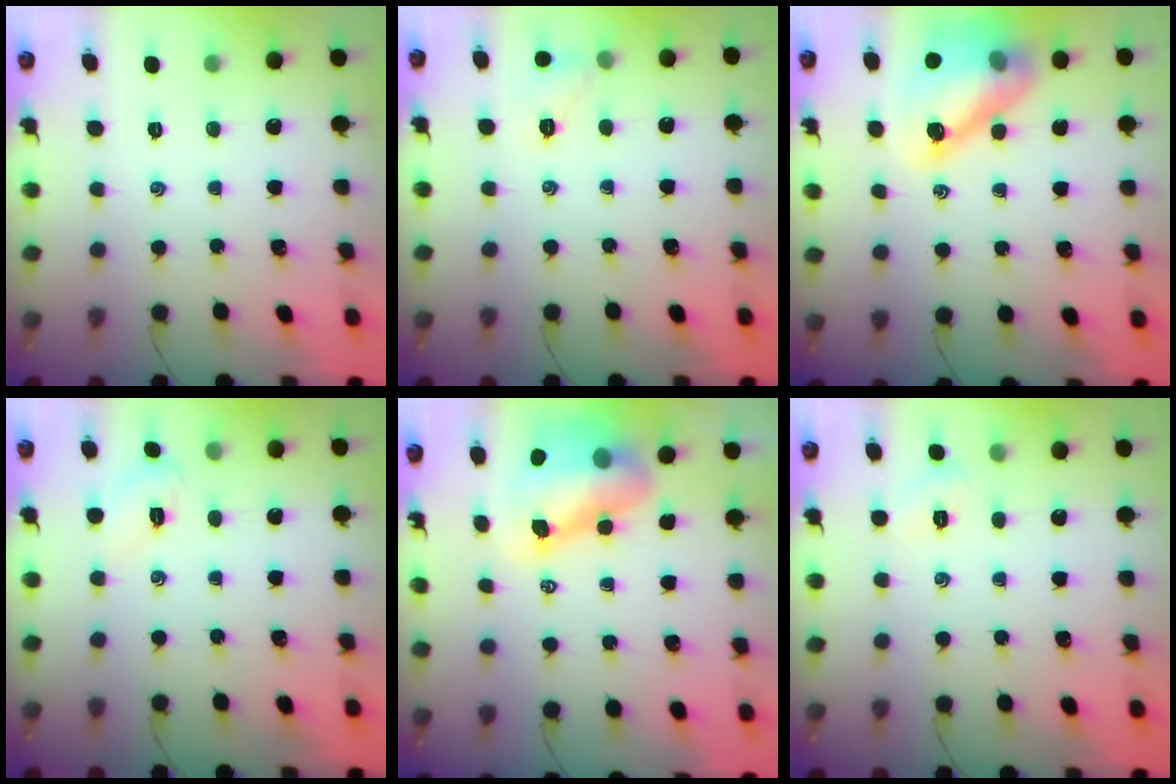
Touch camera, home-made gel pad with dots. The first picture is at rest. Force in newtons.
{"total": 6.5, "press": 6.2, "slide": 1.7}
{"total": 14.5, "press": 13.8, "slide": 4.3}
{"total": 3.6, "press": 3.5, "slide": 0.9}
{"total": 10.3, "press": 10.0, "slide": 2.5}
{"total": 4.7, "press": 4.6, "slide": 1.1}